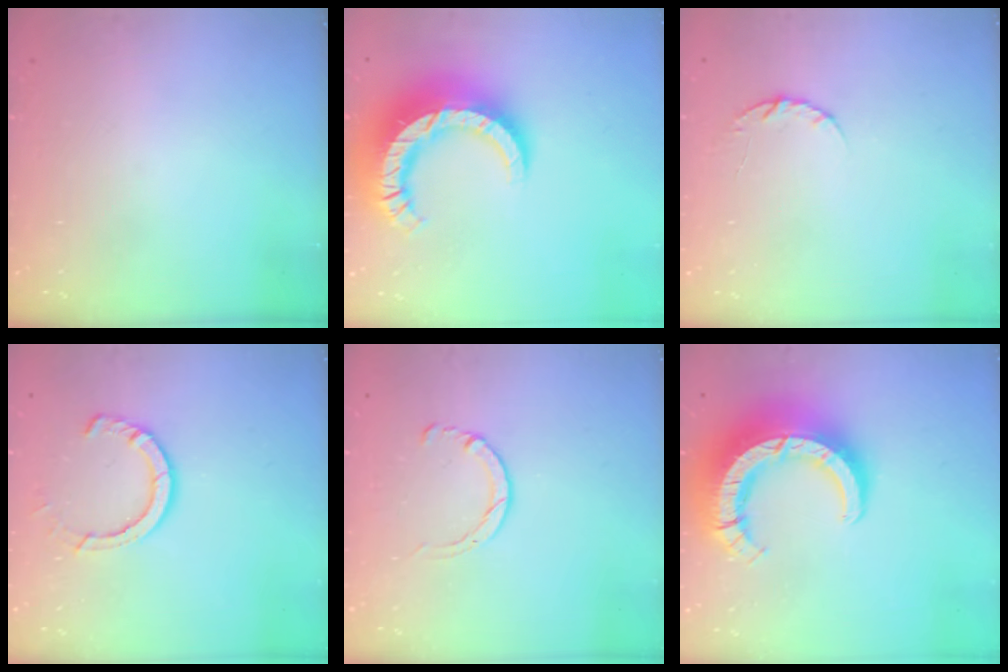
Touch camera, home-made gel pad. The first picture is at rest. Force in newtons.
{"total": 18.8, "press": 18.7, "slide": 2.1}
{"total": 4.4, "press": 4.4, "slide": 0.6}
{"total": 7.5, "press": 7.4, "slide": 1.0}
{"total": 2.9, "press": 2.8, "slide": 0.4}
{"total": 18.5, "press": 18.4, "slide": 1.8}